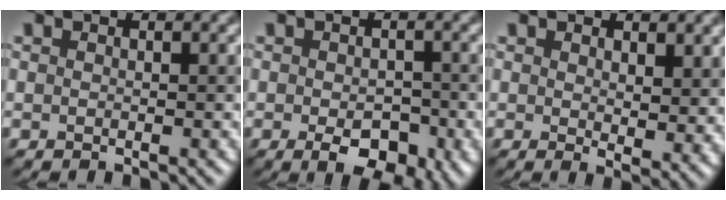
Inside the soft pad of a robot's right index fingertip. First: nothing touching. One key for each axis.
{"total": 4.7, "fx": -1.6, "fy": 2.5, "fz": 3.6, "tx": -0.052, "ty": -0.006, "tz": -0.025}
{"total": 3.4, "fx": 1.2, "fy": 1.3, "fz": 2.9, "tx": -0.040, "ty": -0.012, "tz": 0.025}